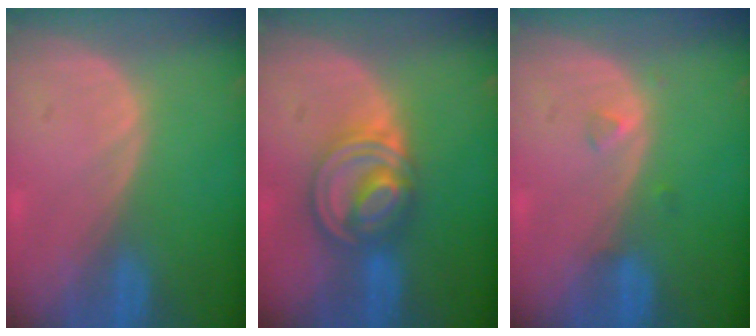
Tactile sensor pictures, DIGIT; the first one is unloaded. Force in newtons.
{"total": 7.9, "press": 6.9, "slide": 3.9}
{"total": 1.2, "press": 1.2, "slide": 0.1}